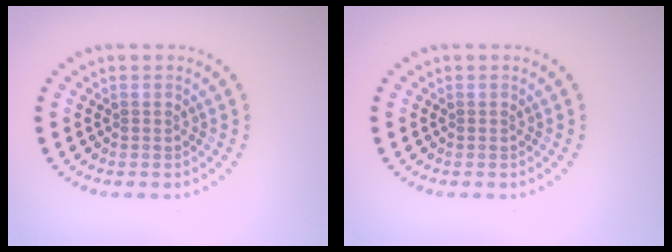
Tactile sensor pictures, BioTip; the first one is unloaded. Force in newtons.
{"total": 0.0}